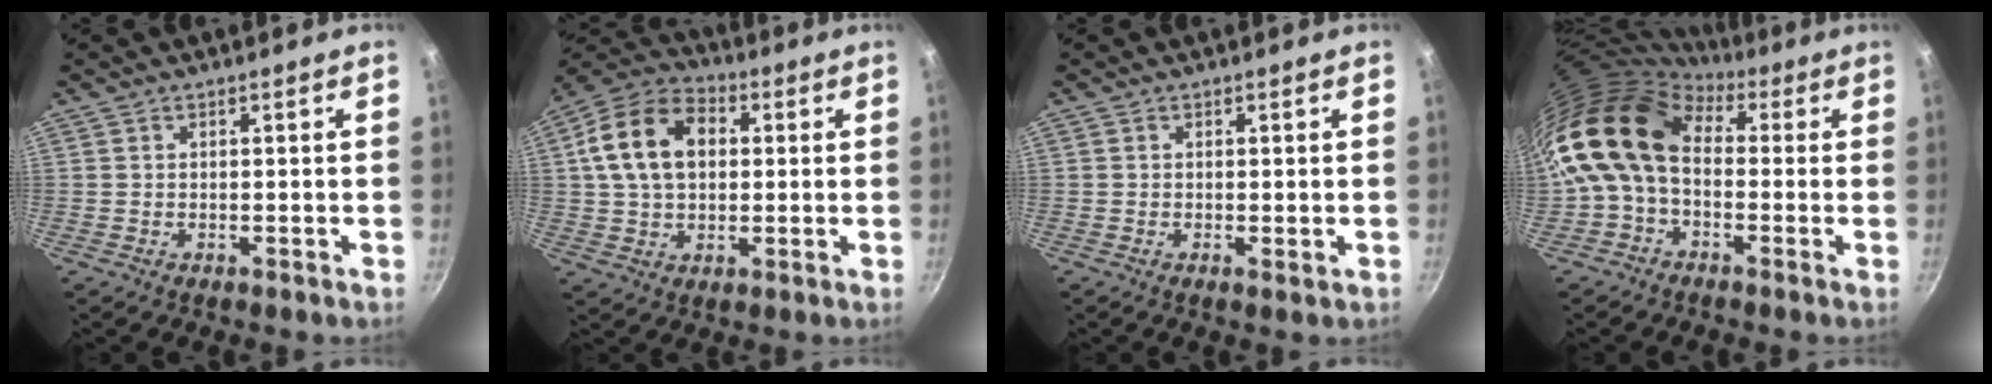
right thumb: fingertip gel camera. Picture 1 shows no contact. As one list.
[{"total": 14.8, "force": [2.7, 10.5, 10.1], "torque": [-0.158, 0.021, 0.033]}, {"total": 0.7, "force": [0.0, 0.2, 0.7], "torque": [-0.012, -0.004, -0.001]}, {"total": 14.4, "force": [0.7, 10.1, 10.3], "torque": [-0.186, 0.027, -0.010]}]